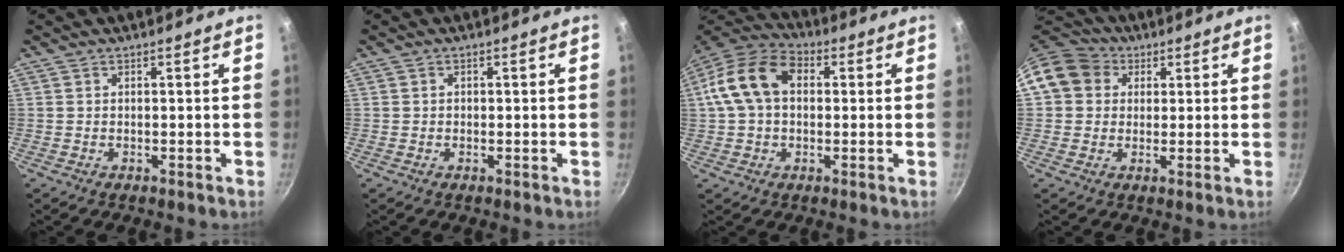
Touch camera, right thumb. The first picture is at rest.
{"total": 0.7, "force": [0.1, 0.7, 0.3], "torque": [-0.002, 0.003, 0.000]}
{"total": 13.7, "force": [2.0, 9.5, 9.7], "torque": [-0.160, 0.031, 0.017]}
{"total": 10.9, "force": [3.0, 9.4, 4.5], "torque": [-0.064, 0.025, 0.040]}